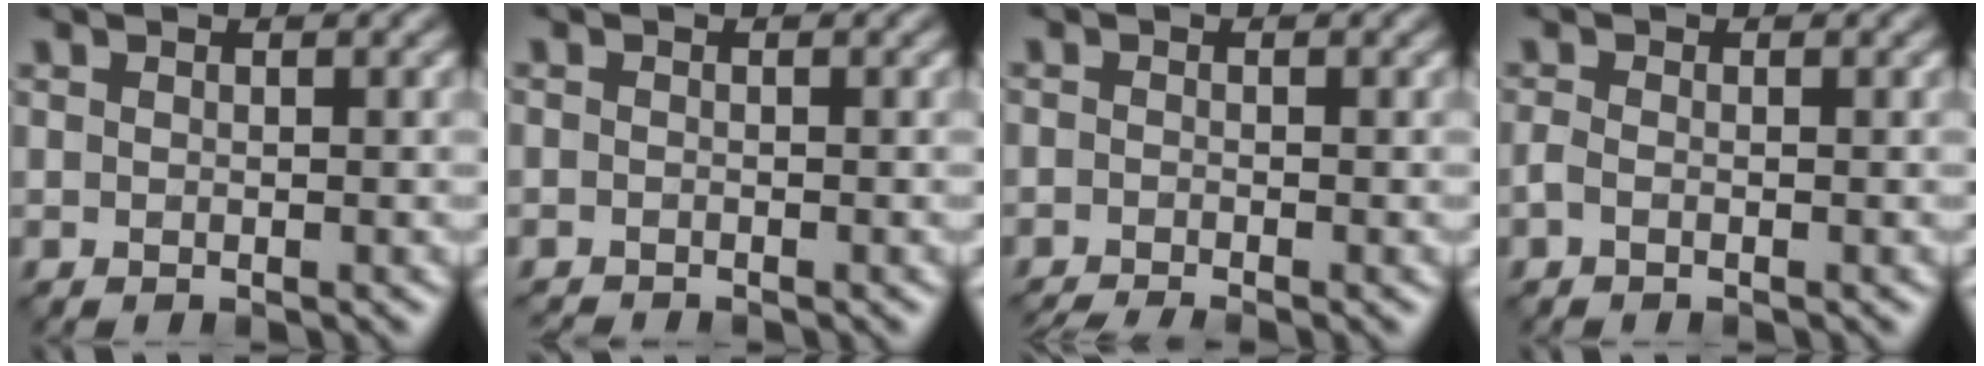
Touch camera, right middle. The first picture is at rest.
{"total": 1.1, "force": [-1.0, 0.1, 0.1], "torque": [-0.001, -0.009, -0.022]}
{"total": 2.4, "force": [-2.1, 0.2, 1.2], "torque": [-0.021, -0.009, -0.044]}
{"total": 0.9, "force": [-0.5, 0.4, 0.7], "torque": [-0.018, -0.003, -0.013]}